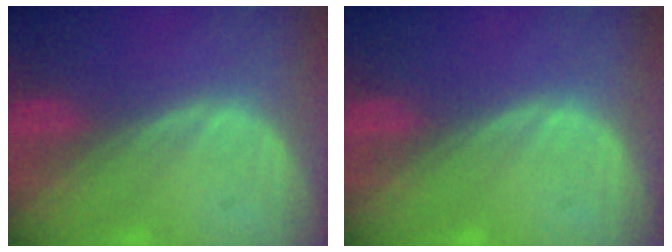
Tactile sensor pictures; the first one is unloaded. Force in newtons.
{"total": 0.0}